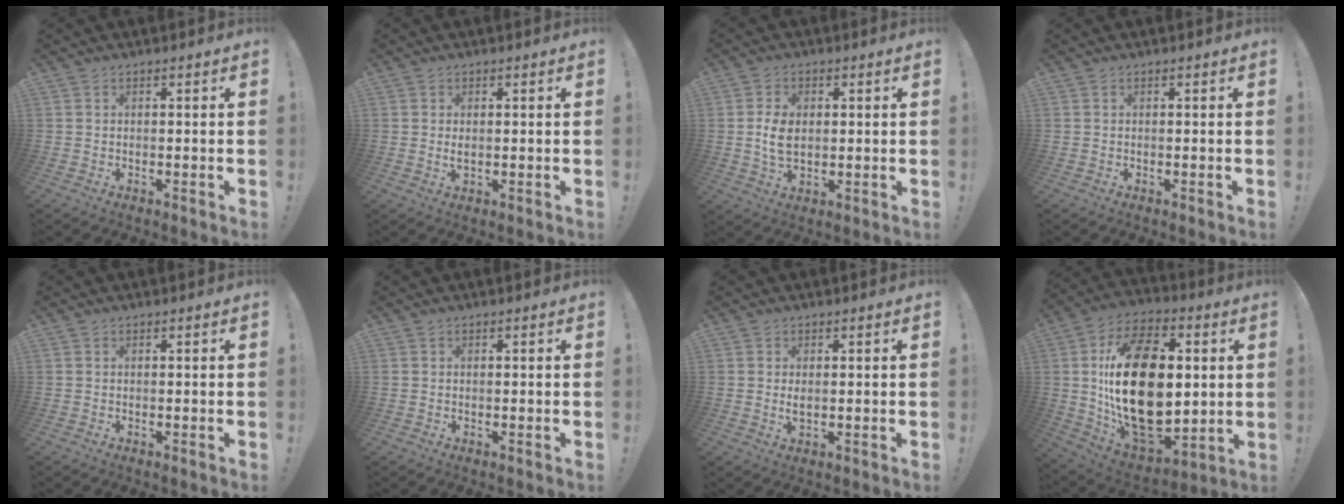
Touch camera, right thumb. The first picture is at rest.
{"total": 1.2, "force": [0.4, 0.5, 1.1], "torque": [-0.008, -0.005, 0.004]}
{"total": 6.8, "force": [0.3, 4.5, 5.0], "torque": [-0.089, -0.002, 0.002]}
{"total": 0.0}
{"total": 0.0}
{"total": 0.0}
{"total": 1.7, "force": [0.5, 0.8, 1.5], "torque": [-0.015, -0.005, 0.005]}
{"total": 30.2, "force": [2.4, 18.4, 23.8], "torque": [-0.452, -0.017, 0.052]}